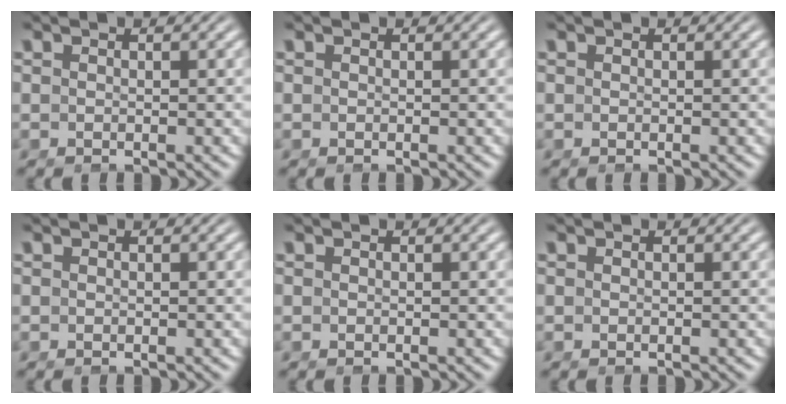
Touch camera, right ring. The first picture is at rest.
{"total": 0.0}
{"total": 0.0}
{"total": 0.0}
{"total": 0.0}
{"total": 0.0}